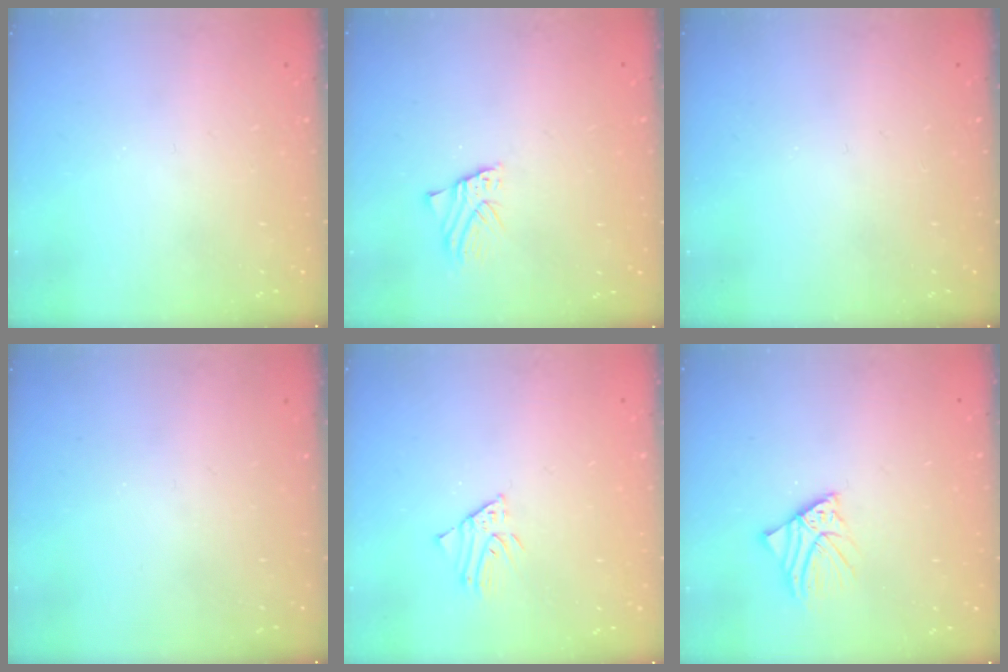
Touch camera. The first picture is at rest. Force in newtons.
{"total": 1.5, "press": 1.5, "slide": 0.0}
{"total": 0.0}
{"total": 0.0}
{"total": 1.9, "press": 1.9, "slide": 0.1}
{"total": 4.5, "press": 4.5, "slide": 0.5}